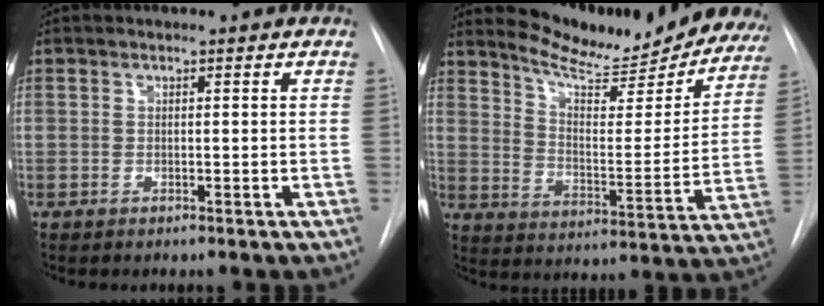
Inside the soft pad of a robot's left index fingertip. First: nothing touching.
{"total": 19.6, "force": [18.3, 3.7, 6.0], "torque": [-0.083, -0.065, 0.240]}